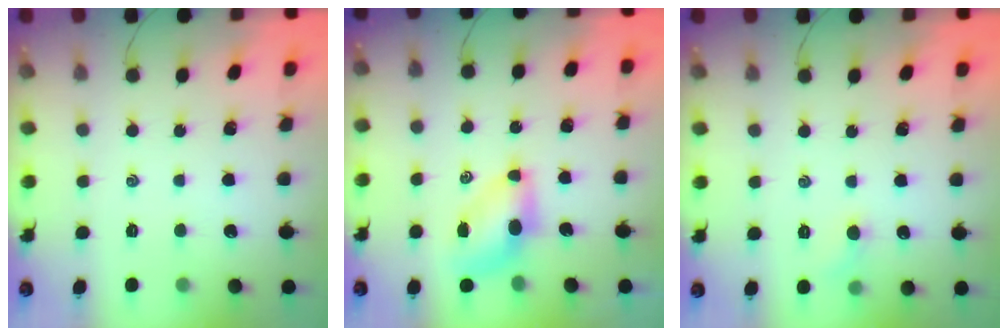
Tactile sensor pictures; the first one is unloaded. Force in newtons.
{"total": 7.1, "press": 7.0, "slide": 0.9}
{"total": 3.4, "press": 3.2, "slide": 1.1}